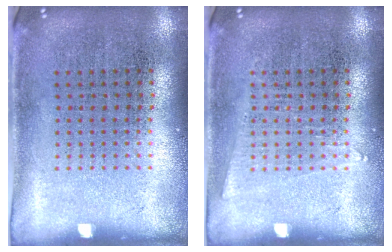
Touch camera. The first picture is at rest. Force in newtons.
{"total": 0.9, "press": 0.9, "slide": 0.3}